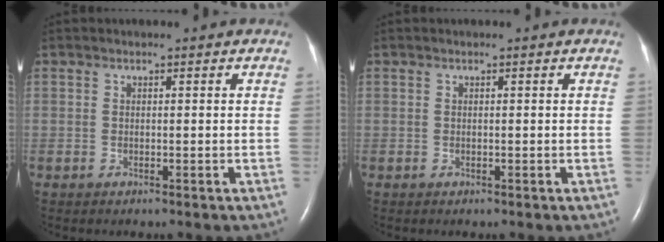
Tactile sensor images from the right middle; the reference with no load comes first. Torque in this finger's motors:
{"motor_torque": [0.31, -0.30, 0.00, 0.00]}